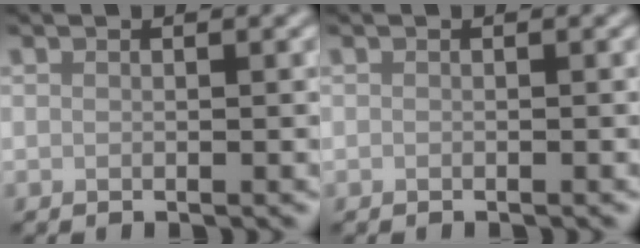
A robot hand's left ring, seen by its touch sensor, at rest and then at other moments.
{"total": 0.0}